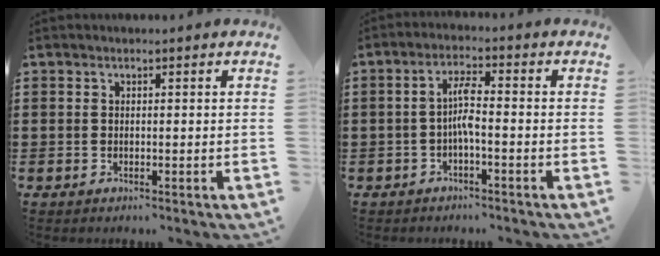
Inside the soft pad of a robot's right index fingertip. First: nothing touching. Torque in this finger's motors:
{"motor_torque": [1.05, -0.50, 0.22, 0.15]}